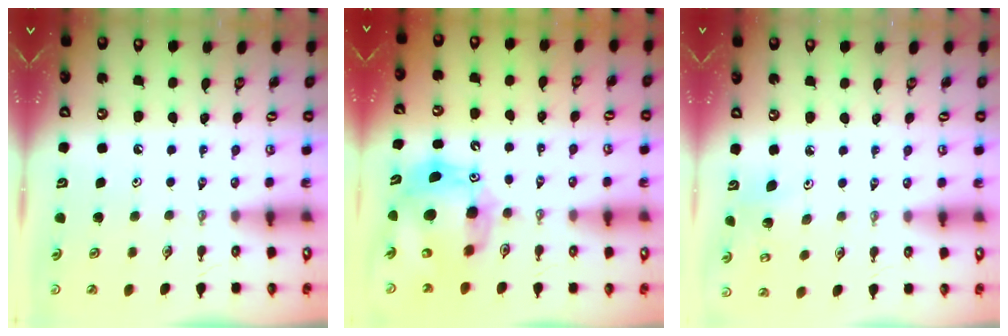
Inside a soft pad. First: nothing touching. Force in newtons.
{"total": 14.7, "press": 14.5, "slide": 2.4}
{"total": 3.7, "press": 3.6, "slide": 0.9}